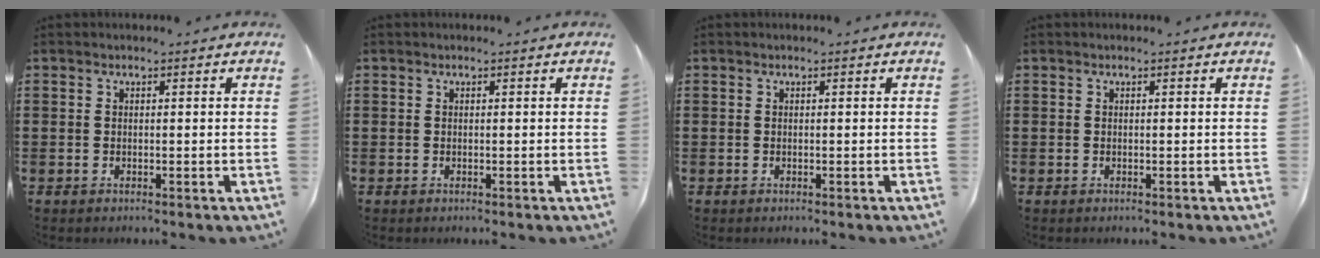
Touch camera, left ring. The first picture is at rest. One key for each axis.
{"total": 0.0}
{"total": 0.0}
{"total": 0.0}